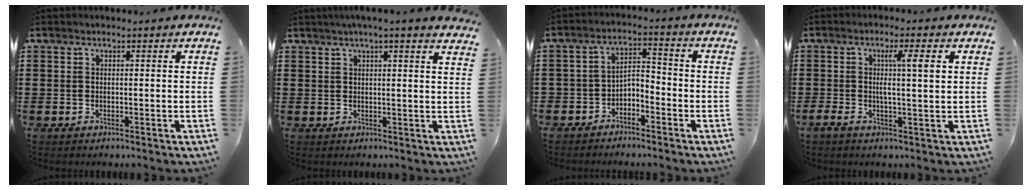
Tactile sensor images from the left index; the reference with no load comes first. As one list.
[{"total": 2.9, "force": [2.4, -0.5, 1.5], "torque": [-0.035, -0.002, 0.043]}, {"total": 3.8, "force": [-3.6, 1.0, 0.7], "torque": [-0.024, 0.004, -0.080]}, {"total": 5.5, "force": [1.1, 0.5, 5.3], "torque": [-0.095, -0.002, 0.012]}]